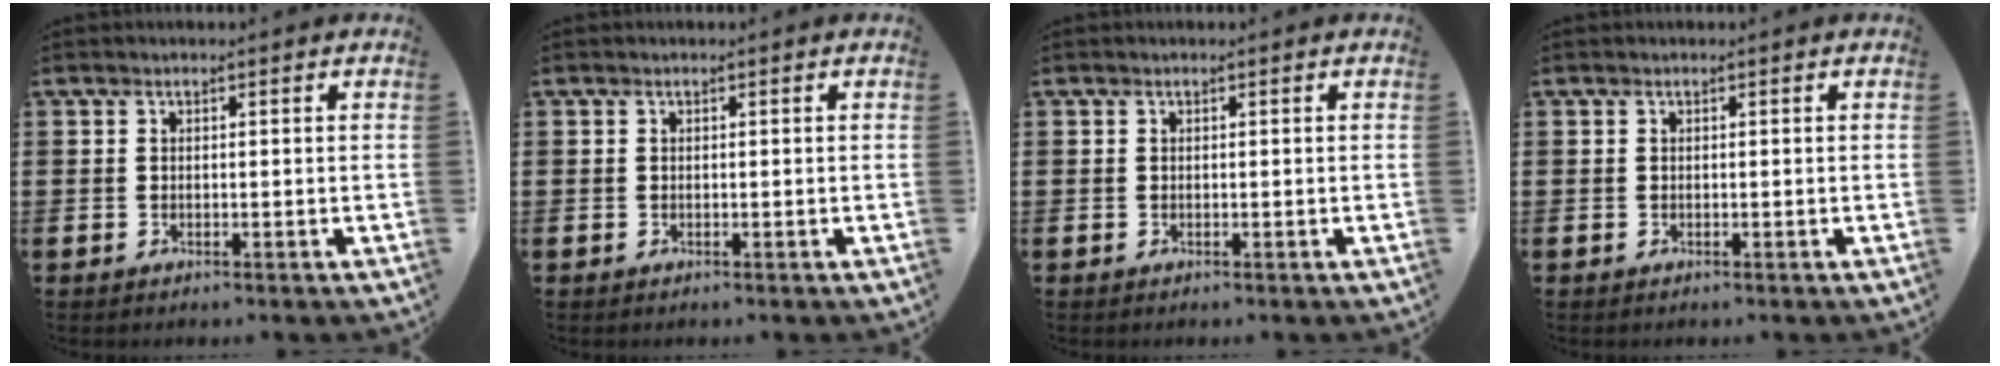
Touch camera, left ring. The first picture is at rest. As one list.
[{"total": 0.0}, {"total": 0.0}, {"total": 0.0}]